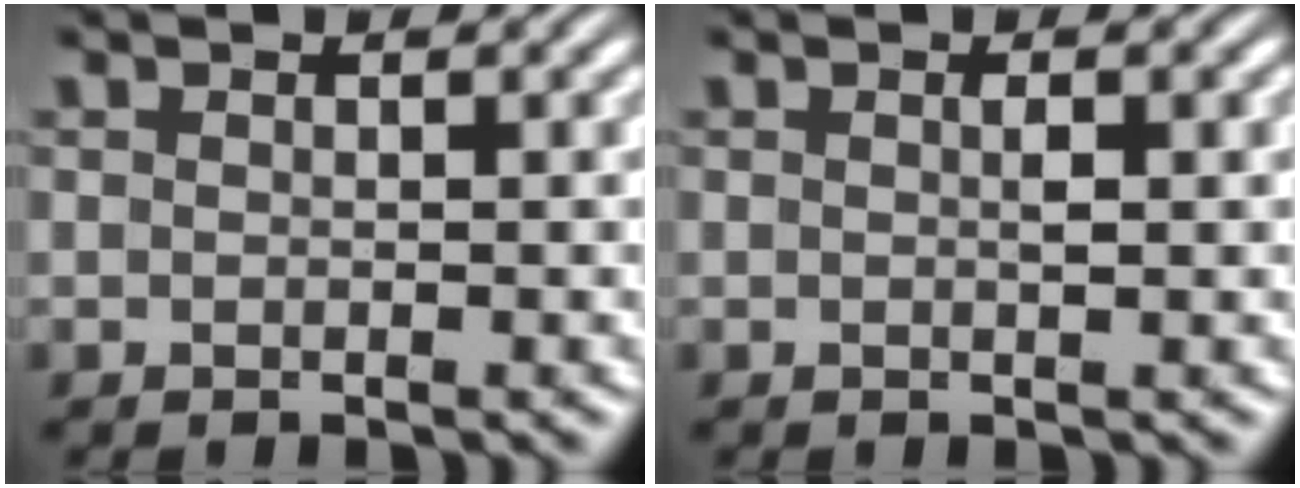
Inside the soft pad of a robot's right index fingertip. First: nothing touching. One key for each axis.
{"total": 0.9, "fx": 0.1, "fy": 0.1, "fz": 0.9, "tx": -0.014, "ty": -0.003, "tz": 0.001}